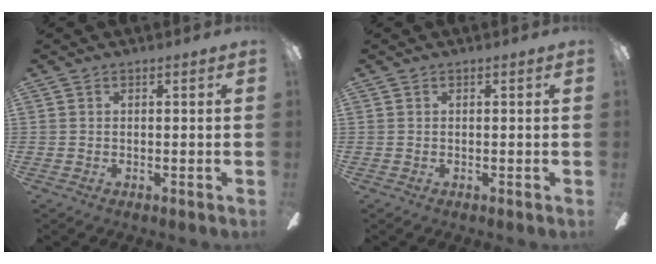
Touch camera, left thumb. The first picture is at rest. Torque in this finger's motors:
{"motor_torque": [0.01, 0.01, -0.08, 0.09, 0.00]}